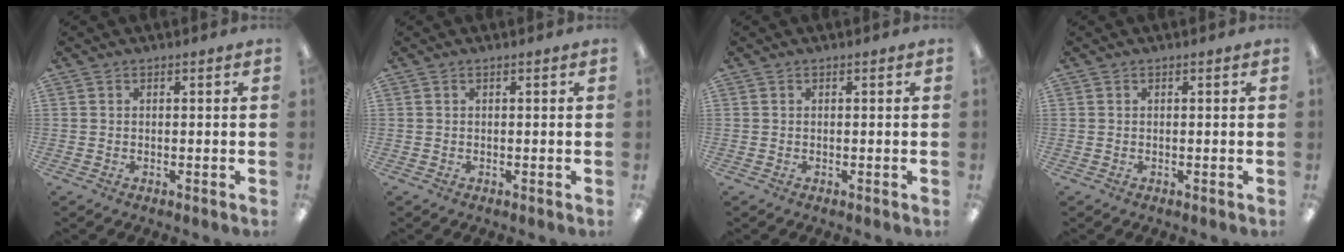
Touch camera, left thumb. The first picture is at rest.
{"total": 0.0}
{"total": 0.0}
{"total": 0.0}